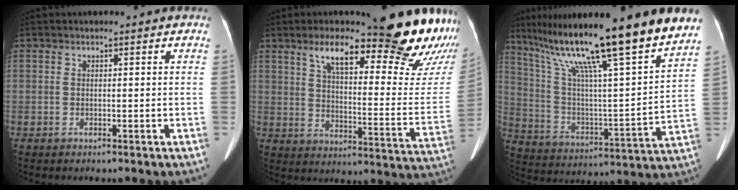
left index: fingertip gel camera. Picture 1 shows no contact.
{"total": 25.8, "force": [19.8, 3.5, 16.2], "torque": [-0.199, -0.052, 0.257]}
{"total": 27.4, "force": [21.7, 0.3, 16.7], "torque": [-0.291, -0.024, 0.333]}